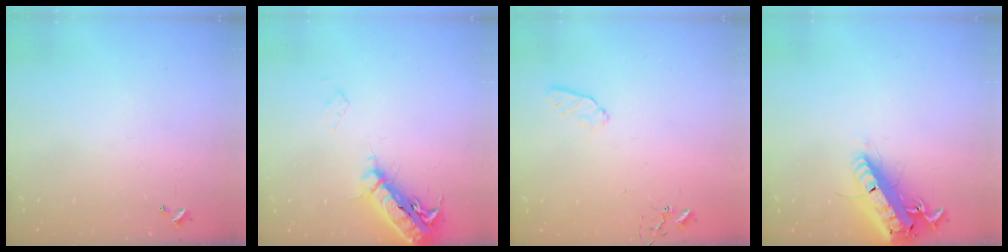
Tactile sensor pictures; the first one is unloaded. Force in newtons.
{"total": 17.6, "press": 17.3, "slide": 3.5}
{"total": 6.1, "press": 6.1, "slide": 0.8}
{"total": 20.0, "press": 19.7, "slide": 4.0}